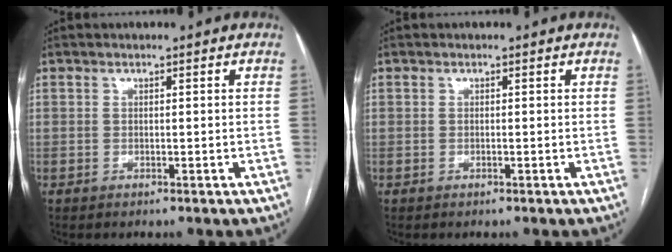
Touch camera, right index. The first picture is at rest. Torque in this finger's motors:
{"motor_torque": [0.12, -0.06, 0.02, 0.01]}